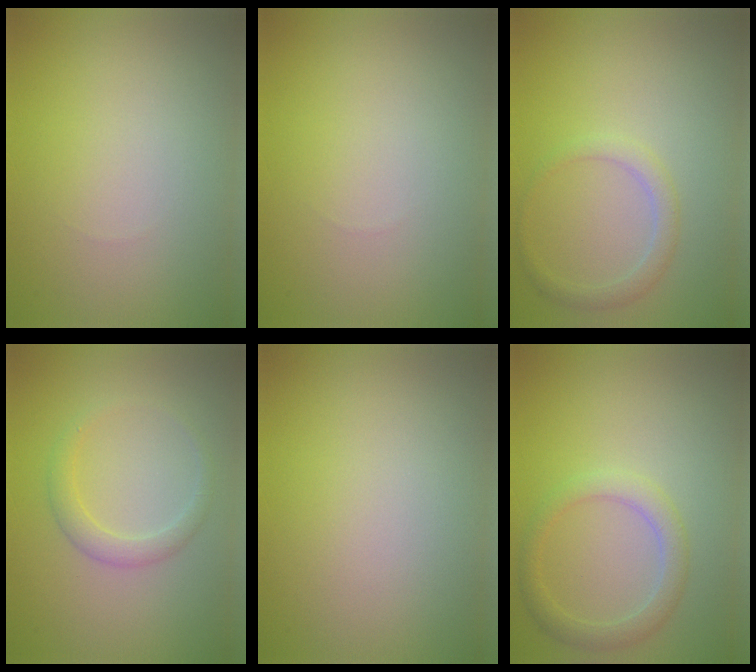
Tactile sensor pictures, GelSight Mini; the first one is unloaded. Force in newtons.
{"total": 0.0}
{"total": 1.7, "press": 1.7, "slide": 0.2}
{"total": 1.8, "press": 1.8, "slide": 0.0}
{"total": 0.0}
{"total": 2.3, "press": 2.3, "slide": 0.1}